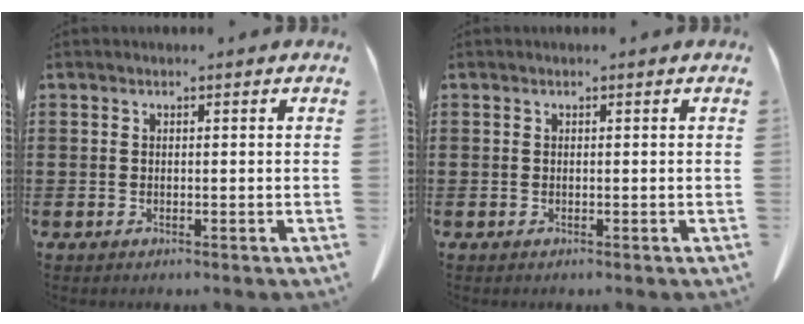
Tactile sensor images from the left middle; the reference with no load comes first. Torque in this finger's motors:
{"motor_torque": [0.00, 0.00, 0.00, 0.00]}